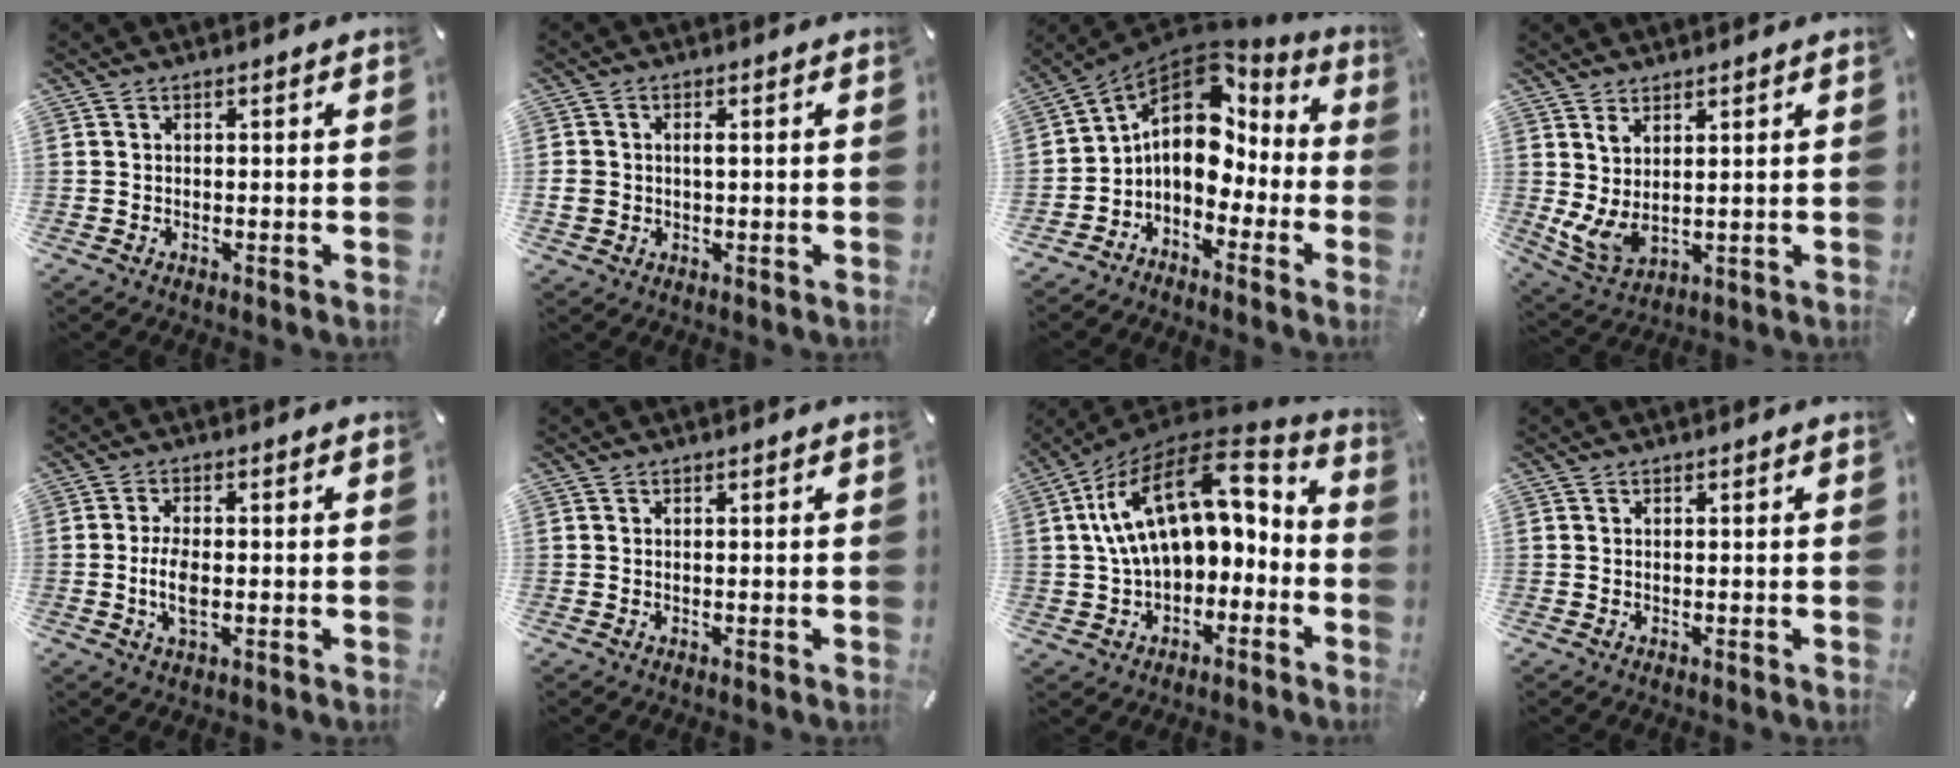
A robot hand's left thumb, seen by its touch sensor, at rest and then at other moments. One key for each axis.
{"total": 2.4, "fx": 0.2, "fy": 1.9, "fz": 1.5, "tx": -0.023, "ty": 0.003, "tz": -0.001}
{"total": 12.4, "fx": 2.0, "fy": 9.2, "fz": 8.0, "tx": -0.137, "ty": -0.015, "tz": 0.031}
{"total": 5.5, "fx": 2.6, "fy": 3.2, "fz": 3.6, "tx": -0.087, "ty": -0.020, "tz": 0.053}
{"total": 5.6, "fx": -0.8, "fy": 2.3, "fz": 5.0, "tx": -0.115, "ty": -0.004, "tz": -0.020}
{"total": 0.0}
{"total": 18.9, "fx": 4.6, "fy": 11.4, "fz": 14.4, "tx": -0.270, "ty": -0.016, "tz": 0.079}
{"total": 0.0}